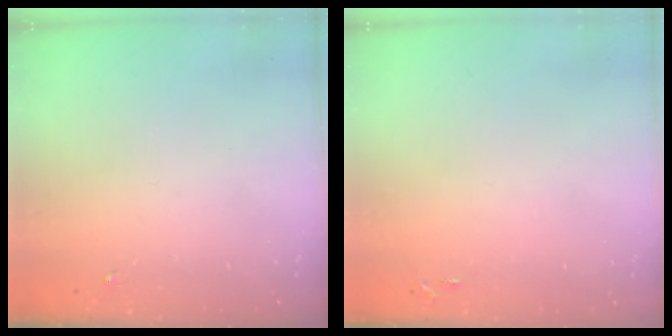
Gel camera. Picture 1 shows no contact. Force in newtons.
{"total": 2.6, "press": 2.6, "slide": 0.3}